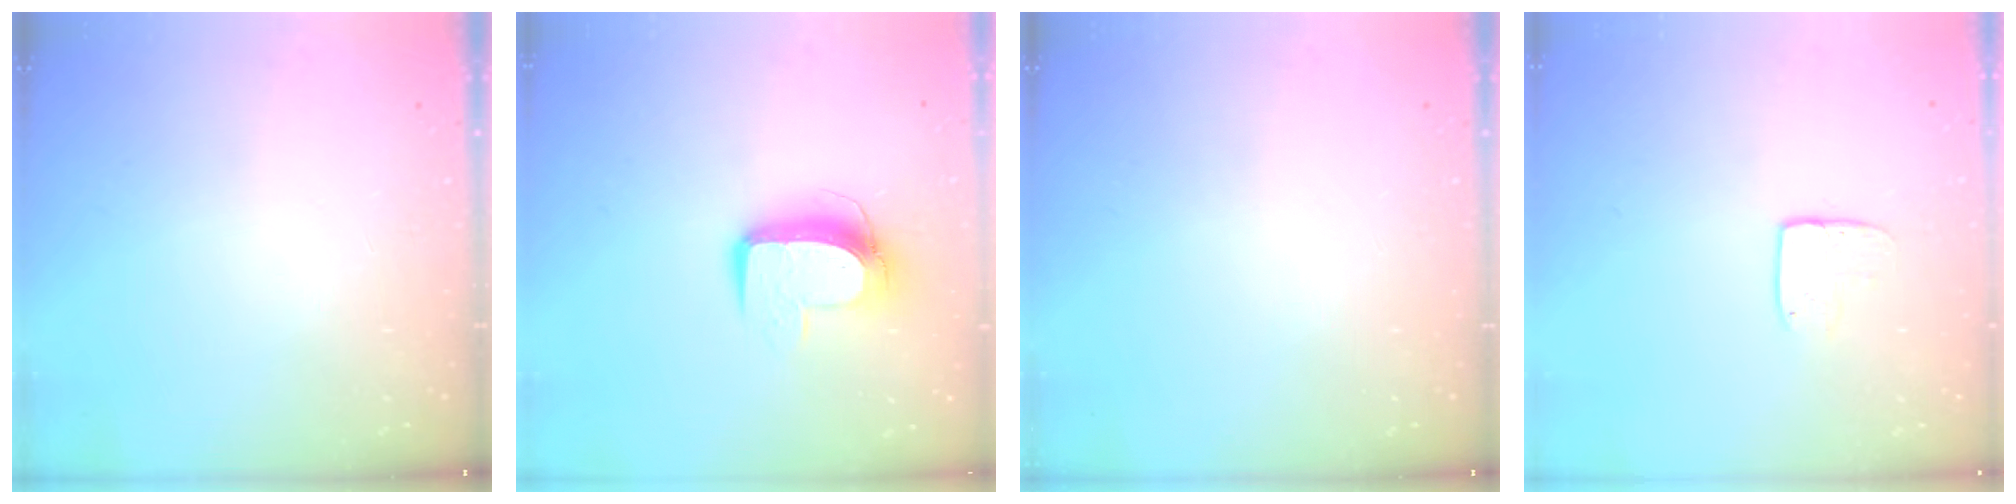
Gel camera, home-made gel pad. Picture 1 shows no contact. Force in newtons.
{"total": 10.2, "press": 10.2, "slide": 0.6}
{"total": 0.0}
{"total": 6.5, "press": 6.5, "slide": 0.4}